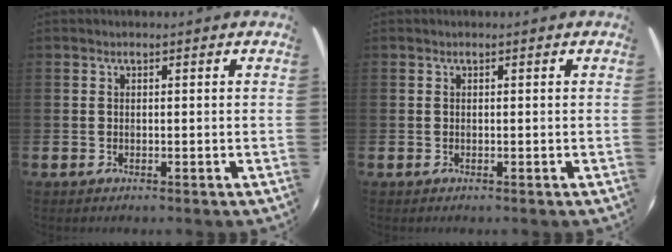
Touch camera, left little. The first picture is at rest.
{"total": 0.0}